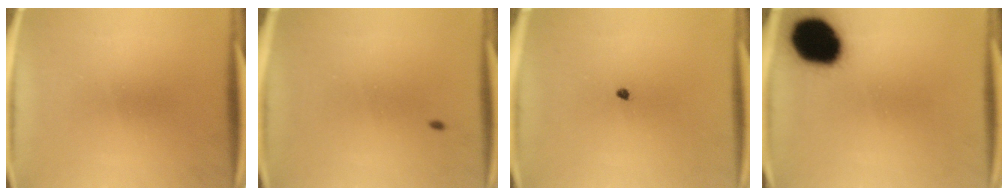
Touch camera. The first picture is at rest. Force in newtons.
{"total": 0.7}
{"total": 0.7}
{"total": 17.5}